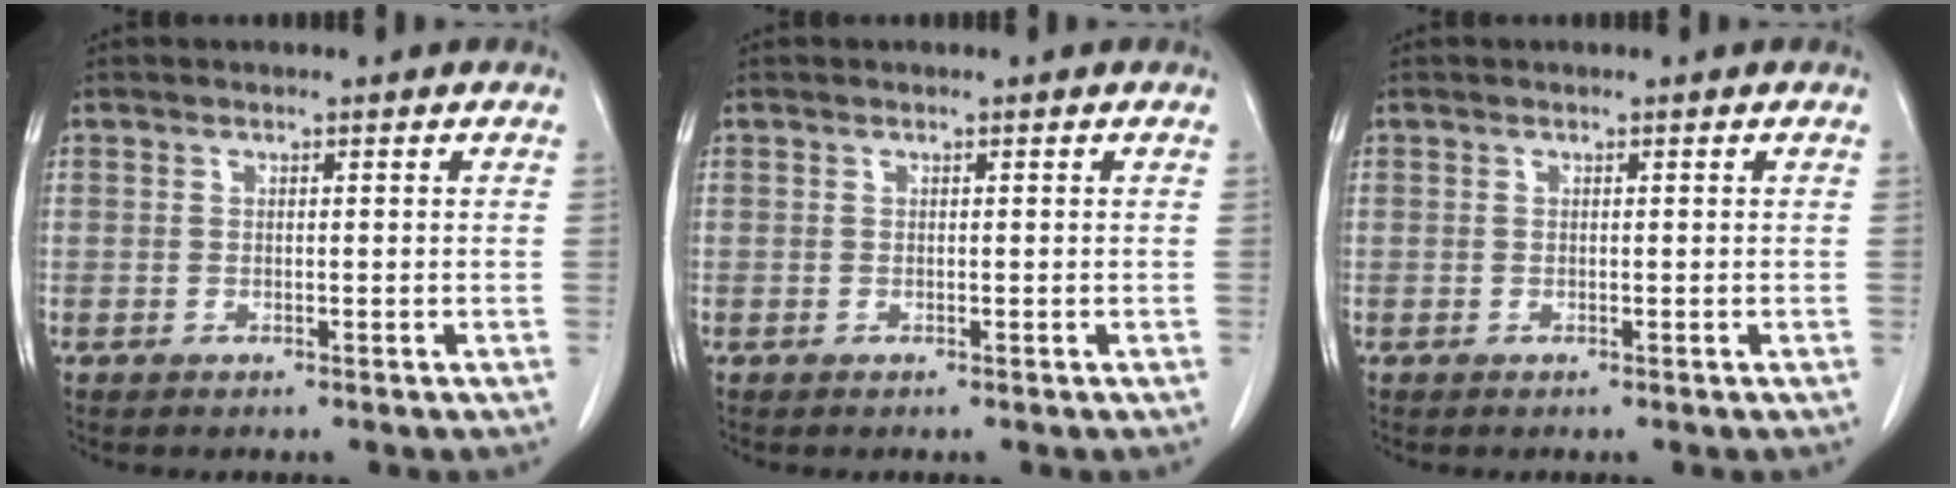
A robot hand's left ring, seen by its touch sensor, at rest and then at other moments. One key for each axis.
{"total": 0.0}
{"total": 0.0}